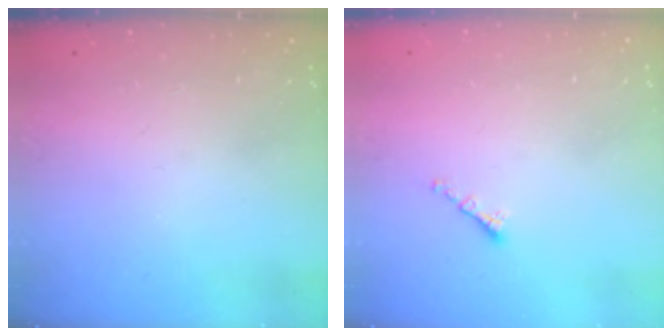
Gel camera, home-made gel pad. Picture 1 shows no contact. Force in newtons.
{"total": 1.3, "press": 1.2, "slide": 0.6}